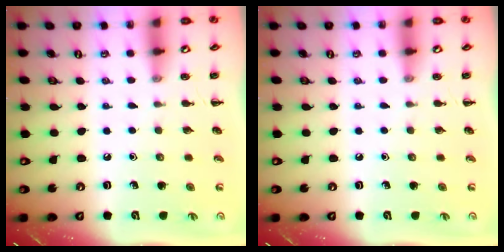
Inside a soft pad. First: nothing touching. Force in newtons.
{"total": 0.0}